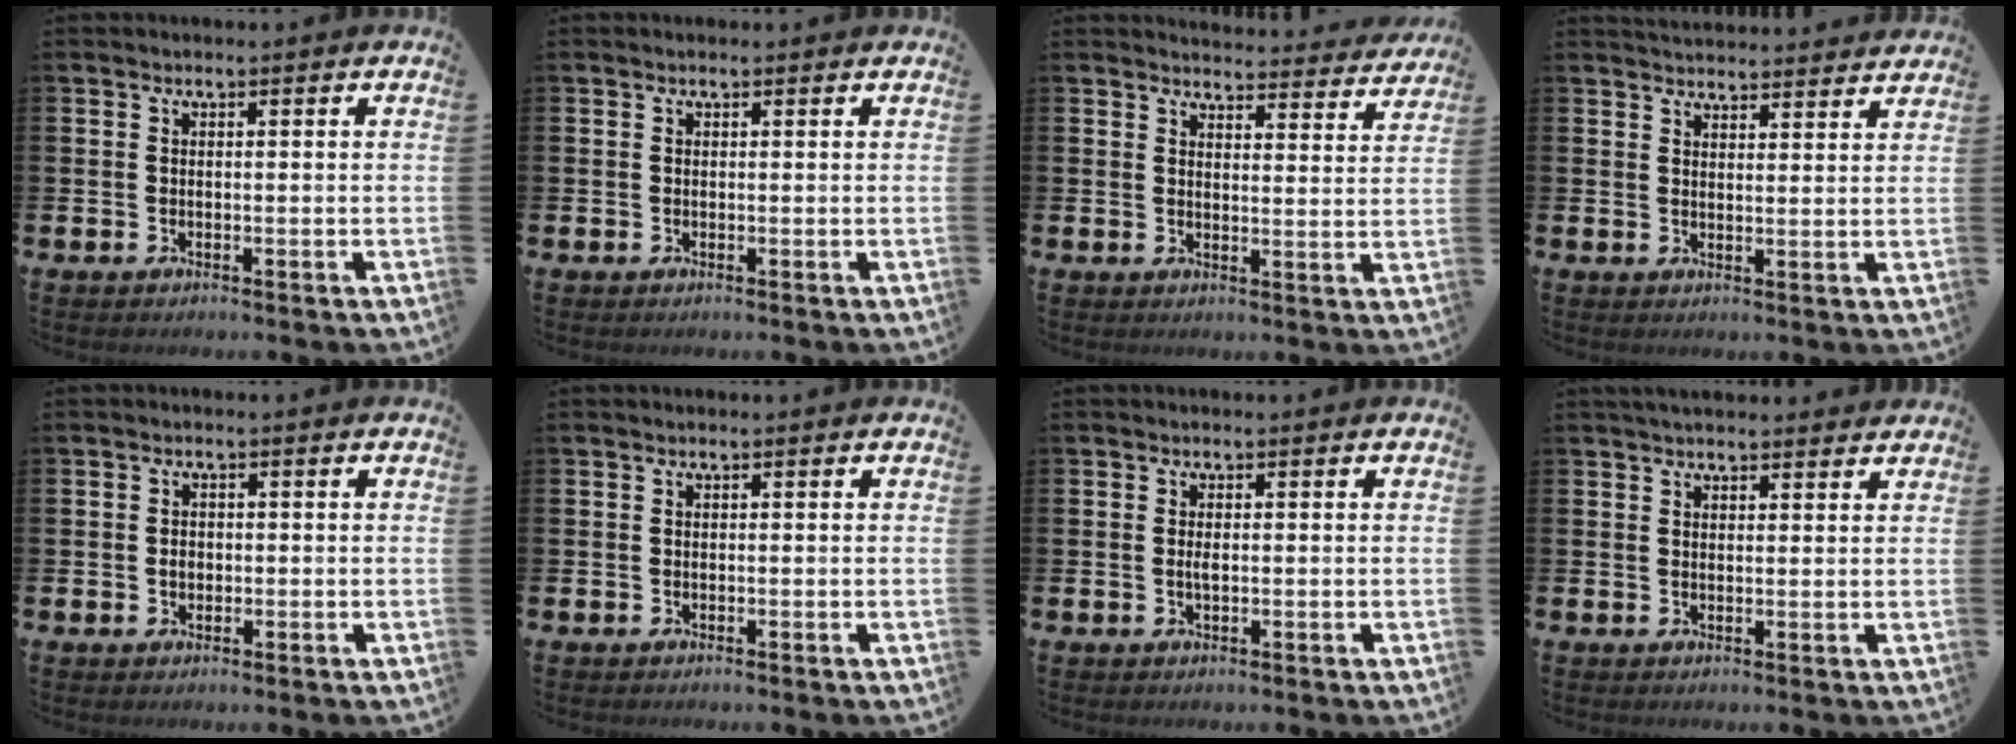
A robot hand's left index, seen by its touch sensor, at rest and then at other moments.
{"total": 0.0}
{"total": 4.2, "force": [4.1, 0.4, 0.2], "torque": [-0.002, -0.035, 0.071]}
{"total": 3.7, "force": [3.7, 0.3, 0.0], "torque": [-0.003, -0.023, 0.066]}
{"total": 1.5, "force": [-0.1, 1.2, 0.8], "torque": [0.006, -0.001, -0.008]}
{"total": 0.0}
{"total": 1.1, "force": [0.0, 0.4, 1.0], "torque": [-0.014, -0.001, -0.002]}
{"total": 2.6, "force": [2.5, 0.5, 0.5], "torque": [-0.010, -0.007, 0.045]}